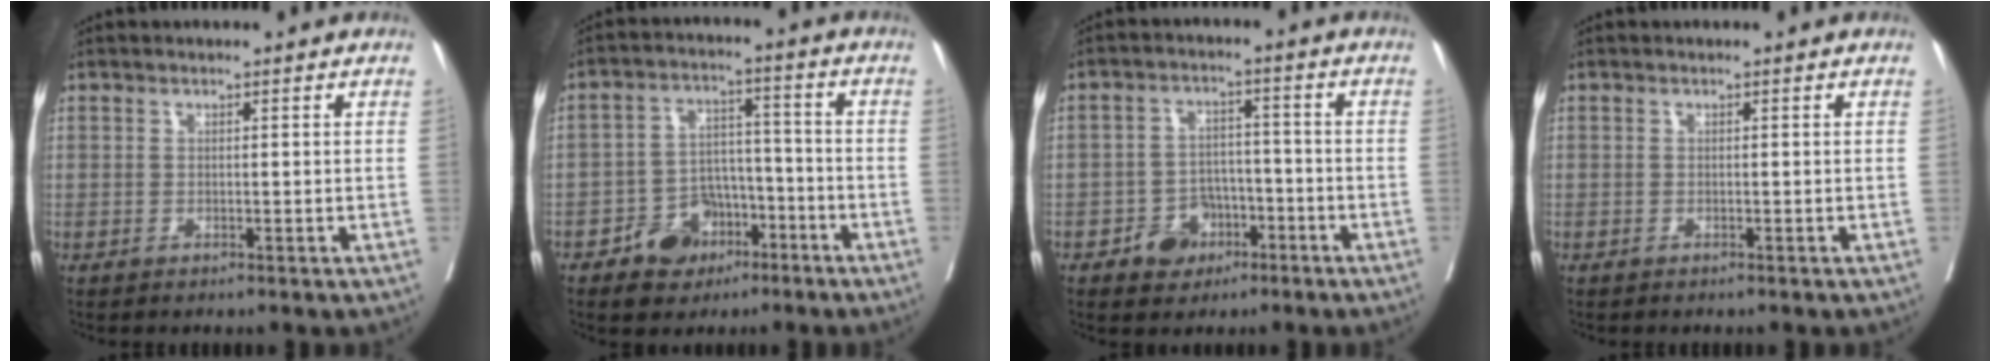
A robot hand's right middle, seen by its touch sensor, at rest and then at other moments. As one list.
[{"total": 7.8, "force": [-4.5, 5.7, 2.8], "torque": [-0.046, 0.019, -0.069]}, {"total": 5.6, "force": [-3.0, 4.3, 1.9], "torque": [-0.028, 0.014, -0.042]}, {"total": 0.0}]